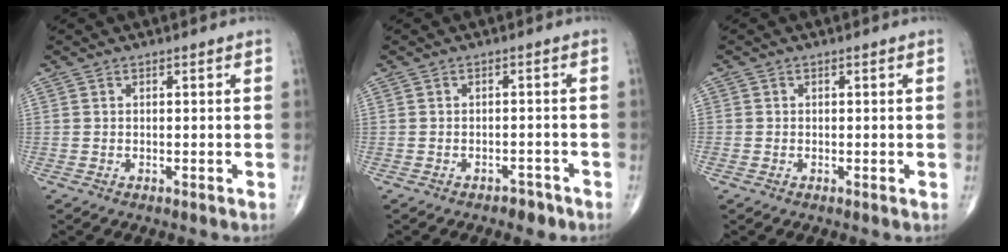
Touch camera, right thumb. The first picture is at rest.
{"total": 2.5, "force": [-1.8, 1.4, 1.0], "torque": [-0.007, 0.014, -0.021]}
{"total": 0.7, "force": [-0.1, 0.6, 0.1], "torque": [0.003, 0.003, -0.005]}